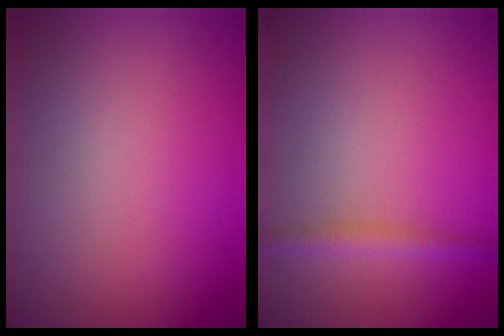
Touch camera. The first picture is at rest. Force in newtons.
{"total": 1.6, "press": 1.6, "slide": 0.1}